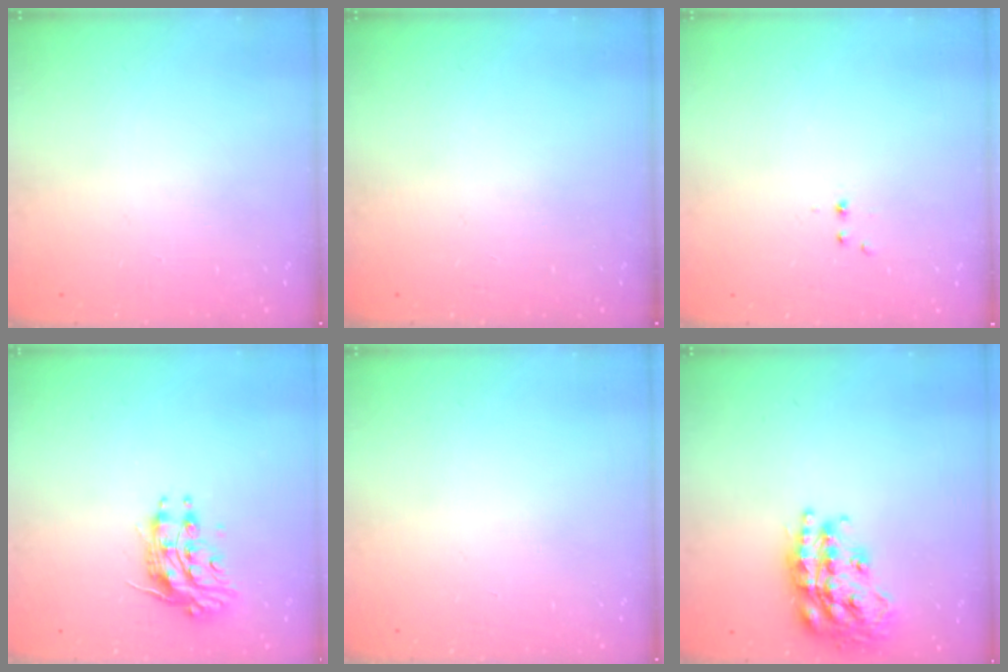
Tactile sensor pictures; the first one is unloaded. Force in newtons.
{"total": 0.0}
{"total": 2.2, "press": 1.9, "slide": 1.0}
{"total": 10.9, "press": 10.9, "slide": 0.5}
{"total": 0.0}
{"total": 20.5, "press": 20.5, "slide": 1.4}